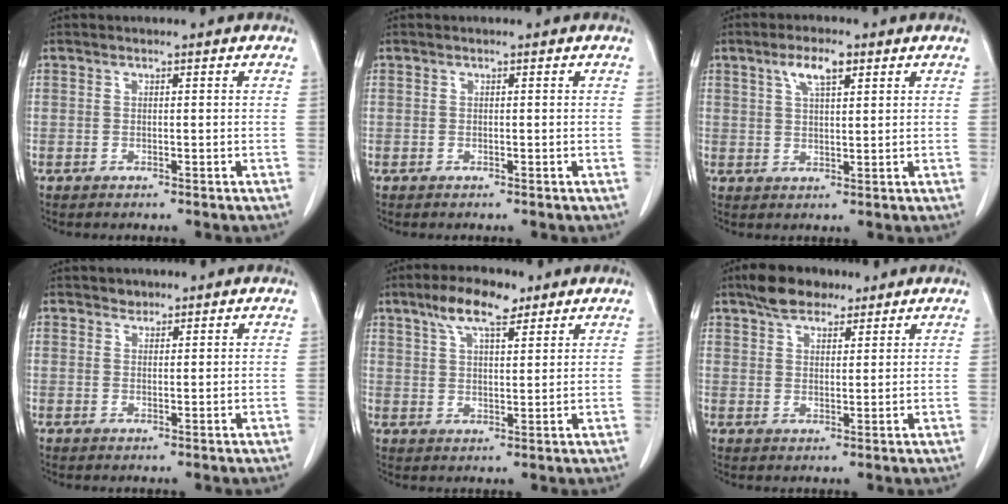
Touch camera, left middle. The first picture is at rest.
{"total": 0.0}
{"total": 4.7, "force": [2.6, 1.3, 3.7], "torque": [-0.075, 0.006, 0.050]}
{"total": 1.3, "force": [1.1, 0.7, 0.0], "torque": [0.002, -0.003, 0.015]}
{"total": 7.7, "force": [5.2, 2.3, 5.2], "torque": [-0.099, 0.013, 0.093]}
{"total": 6.5, "force": [4.9, 2.9, 3.1], "torque": [-0.061, 0.017, 0.089]}